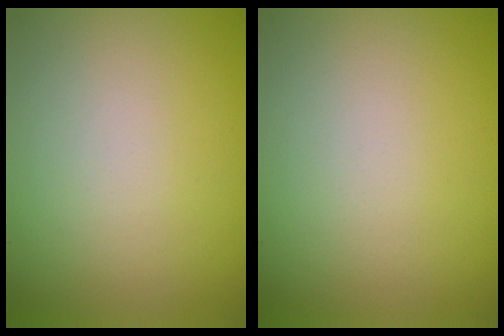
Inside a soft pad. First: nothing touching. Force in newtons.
{"total": 0.0}